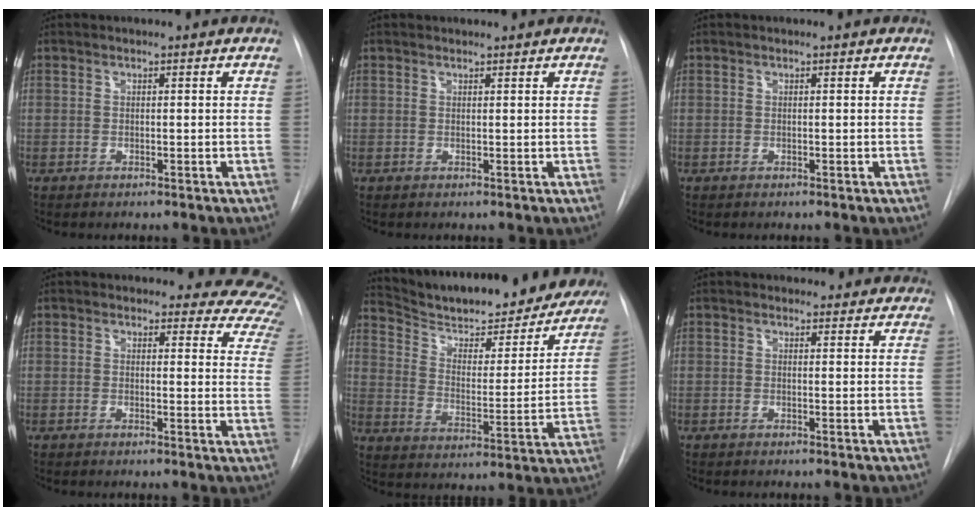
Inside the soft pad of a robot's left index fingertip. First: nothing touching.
{"total": 0.0}
{"total": 0.0}
{"total": 11.6, "force": [10.5, 4.4, 2.2], "torque": [0.023, -0.067, 0.066]}
{"total": 25.7, "force": [23.0, 5.7, 9.8], "torque": [-0.153, -0.044, 0.310]}
{"total": 5.4, "force": [4.9, 2.3, 0.4], "torque": [0.020, 0.000, 0.035]}